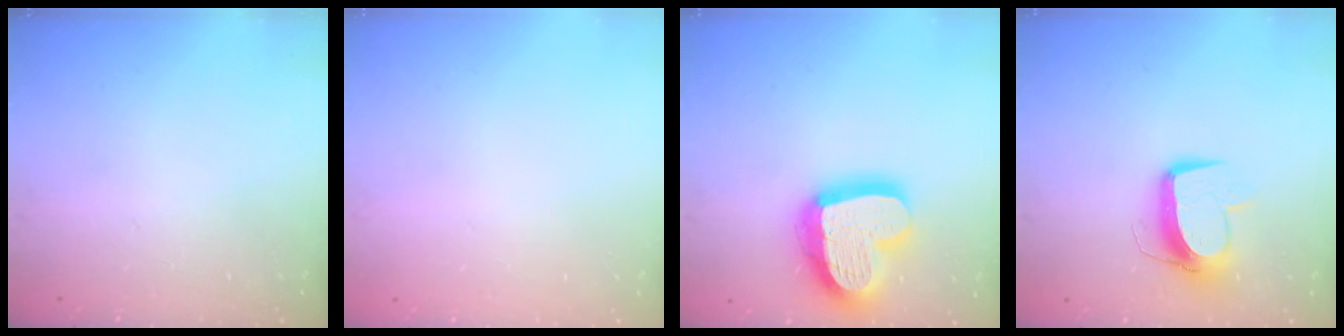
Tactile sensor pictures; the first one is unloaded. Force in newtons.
{"total": 0.0}
{"total": 21.5, "press": 21.4, "slide": 2.1}
{"total": 10.4, "press": 10.3, "slide": 1.0}